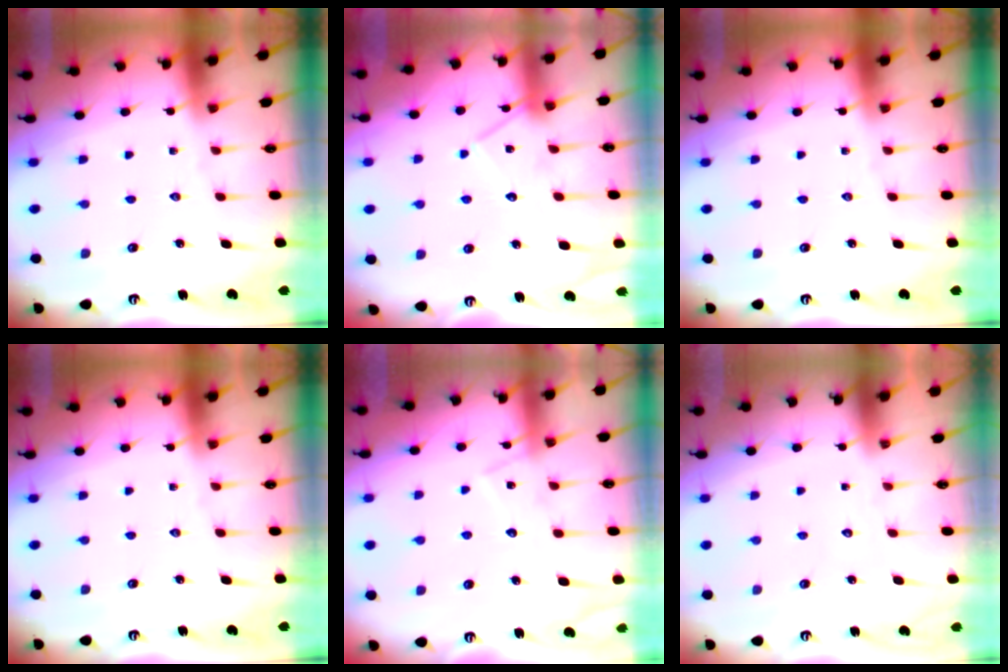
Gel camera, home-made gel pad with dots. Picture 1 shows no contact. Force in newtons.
{"total": 12.7, "press": 12.7, "slide": 0.9}
{"total": 0.0}
{"total": 0.0}
{"total": 10.3, "press": 10.2, "slide": 0.8}
{"total": 1.7, "press": 1.7, "slide": 0.1}